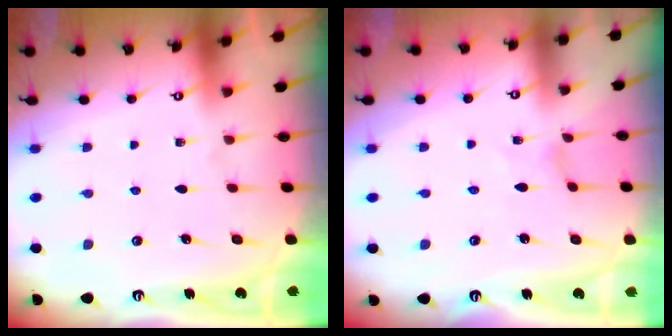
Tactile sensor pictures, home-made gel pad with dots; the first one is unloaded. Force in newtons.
{"total": 0.0}